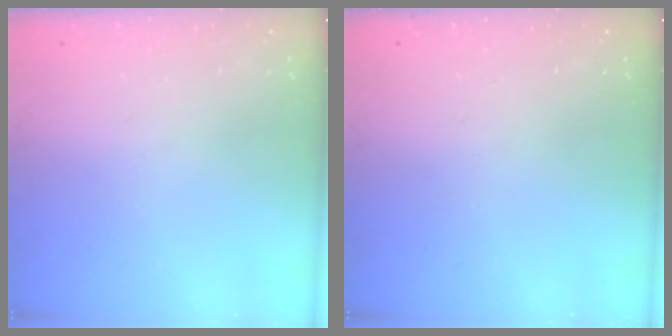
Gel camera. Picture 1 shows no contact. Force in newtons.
{"total": 0.0}